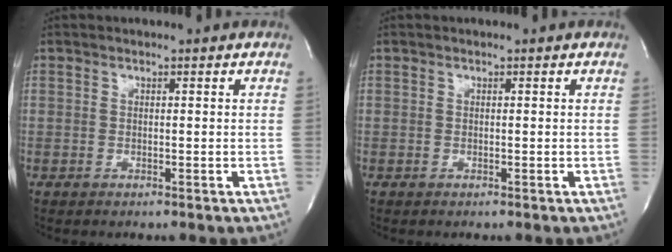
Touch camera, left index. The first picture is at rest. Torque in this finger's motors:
{"motor_torque": [0.13, 0.05, 0.01, 0.00]}